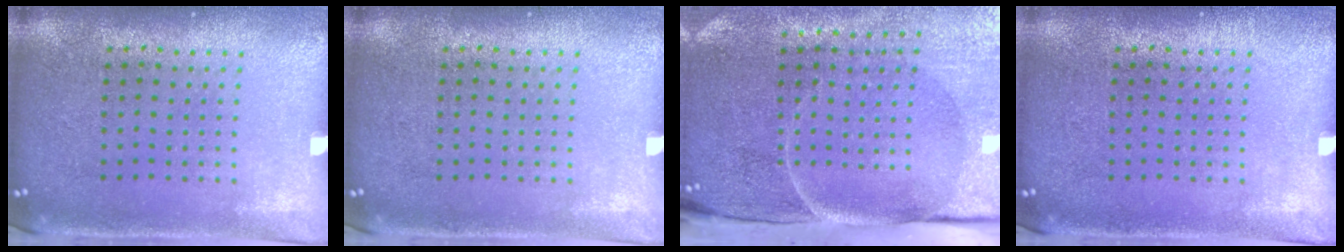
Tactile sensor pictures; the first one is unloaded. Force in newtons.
{"total": 0.0}
{"total": 5.1, "press": 4.1, "slide": 3.1}
{"total": 0.0}